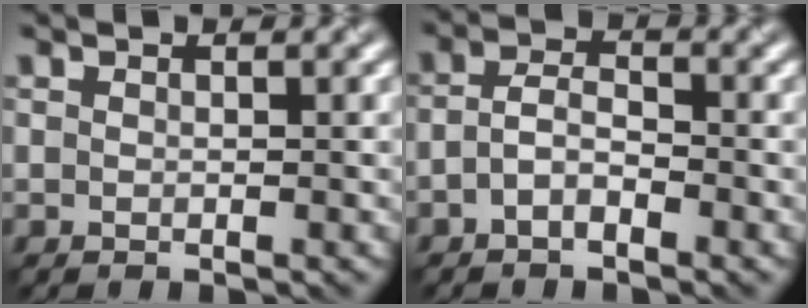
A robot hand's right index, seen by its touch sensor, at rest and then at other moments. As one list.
[{"total": 2.3, "force": [-1.1, 1.0, 1.7], "torque": [-0.035, 0.007, -0.029]}]